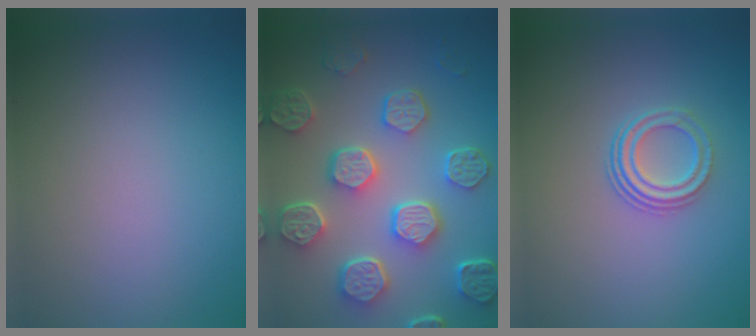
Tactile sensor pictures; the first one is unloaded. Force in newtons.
{"total": 8.3, "press": 6.2, "slide": 5.6}
{"total": 2.9, "press": 2.2, "slide": 1.9}